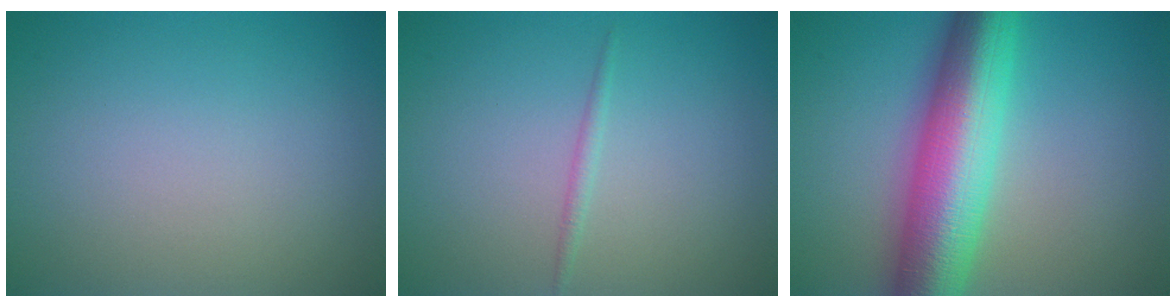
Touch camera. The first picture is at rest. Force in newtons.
{"total": 0.8, "press": 0.8, "slide": 0.0}
{"total": 11.1, "press": 11.1, "slide": 0.1}